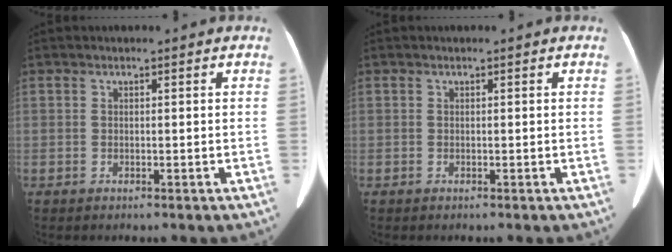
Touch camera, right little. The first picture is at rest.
{"total": 0.0}